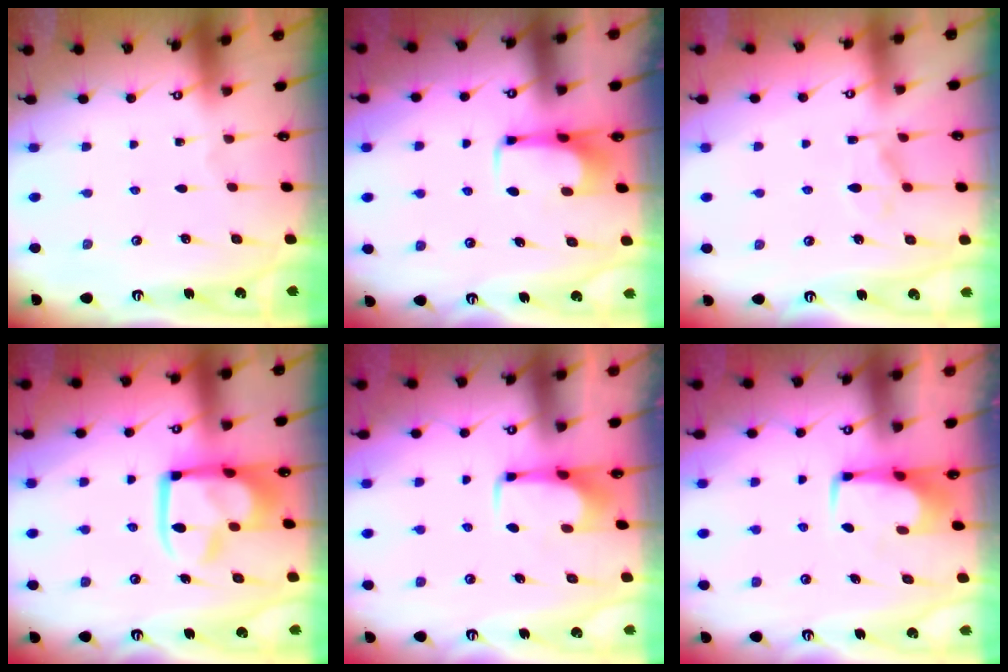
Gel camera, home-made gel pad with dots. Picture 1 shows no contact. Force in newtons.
{"total": 6.2, "press": 6.1, "slide": 0.9}
{"total": 1.7, "press": 1.1, "slide": 1.3}
{"total": 15.9, "press": 15.8, "slide": 1.8}
{"total": 1.6, "press": 1.5, "slide": 0.4}
{"total": 1.6, "press": 1.4, "slide": 0.7}